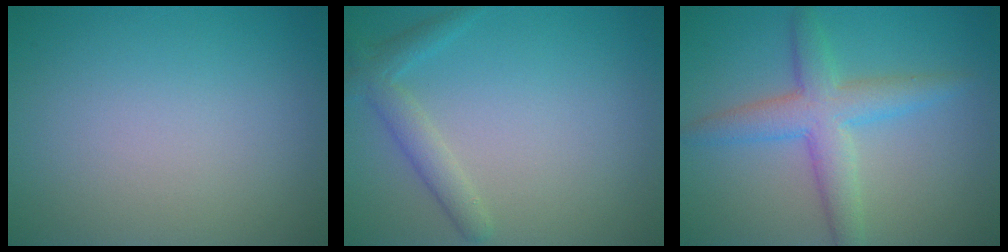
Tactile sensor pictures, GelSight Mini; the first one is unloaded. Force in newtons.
{"total": 2.3, "press": 2.3, "slide": 0.1}
{"total": 4.7, "press": 4.7, "slide": 0.1}